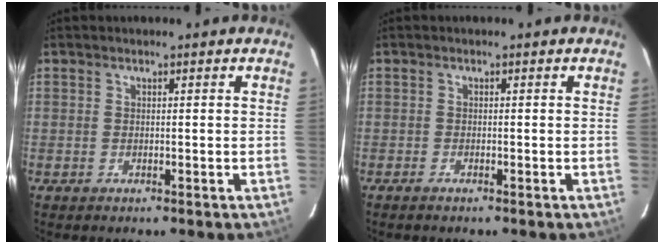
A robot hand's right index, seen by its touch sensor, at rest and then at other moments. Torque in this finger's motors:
{"motor_torque": [-0.07, -0.02, -0.04, 0.00]}